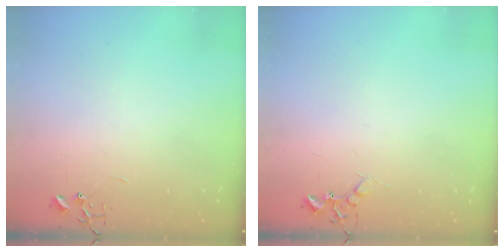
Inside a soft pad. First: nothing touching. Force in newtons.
{"total": 5.8, "press": 5.7, "slide": 1.0}